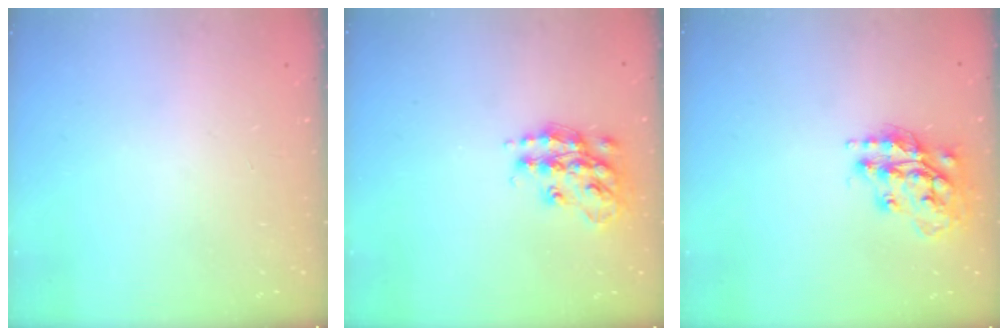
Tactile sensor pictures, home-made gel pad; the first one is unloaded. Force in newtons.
{"total": 14.9, "press": 14.8, "slide": 0.8}
{"total": 15.4, "press": 15.3, "slide": 1.1}